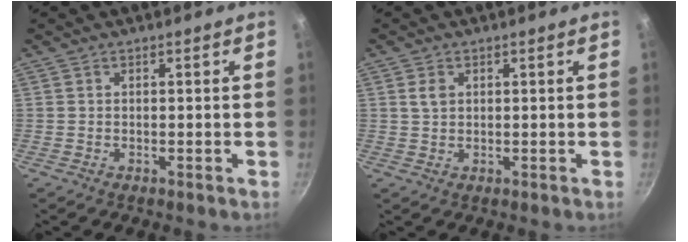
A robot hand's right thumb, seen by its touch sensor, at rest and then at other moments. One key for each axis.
{"total": 2.2, "fx": 0.7, "fy": 1.6, "fz": 1.4, "tx": -0.021, "ty": -0.001, "tz": 0.014}